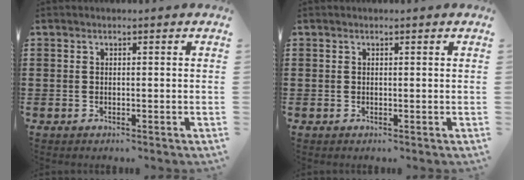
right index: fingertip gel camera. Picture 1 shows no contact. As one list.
[{"total": 0.0}]